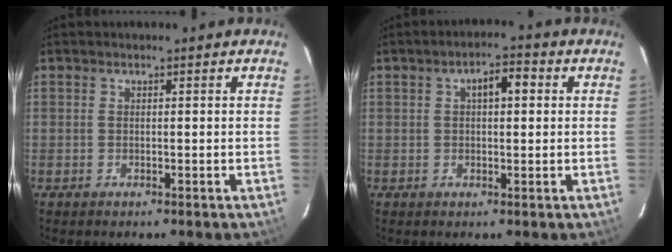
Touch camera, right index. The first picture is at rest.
{"total": 4.4, "force": [1.1, 2.0, 3.8], "torque": [-0.059, 0.015, 0.019]}